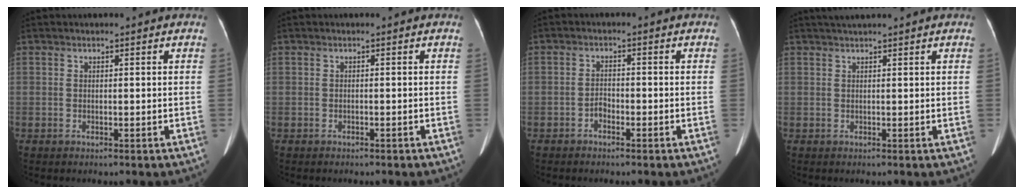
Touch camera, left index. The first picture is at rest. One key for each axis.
{"total": 0.8, "fx": -0.8, "fy": 0.2, "fz": 0.3, "tx": -0.008, "ty": -0.002, "tz": -0.009}
{"total": 1.7, "fx": -1.2, "fy": 0.8, "fz": 0.9, "tx": -0.015, "ty": 0.003, "tz": -0.022}
{"total": 2.3, "fx": 2.0, "fy": -0.4, "fz": 1.0, "tx": -0.013, "ty": 0.020, "tz": 0.039}